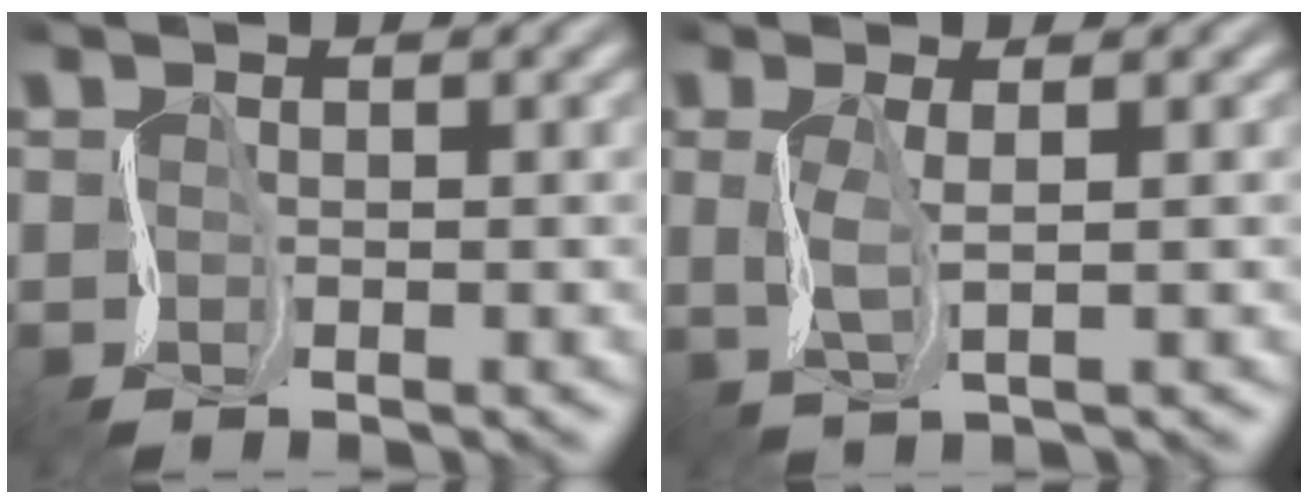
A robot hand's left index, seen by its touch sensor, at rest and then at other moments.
{"total": 1.8, "force": [0.7, 0.5, 1.6], "torque": [-0.037, 0.005, 0.013]}